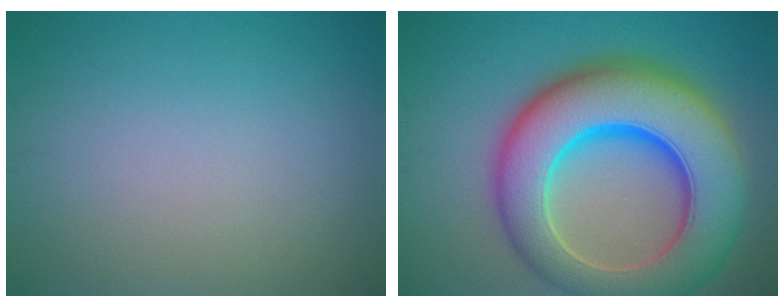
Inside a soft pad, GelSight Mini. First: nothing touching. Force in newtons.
{"total": 13.9, "press": 13.8, "slide": 0.5}